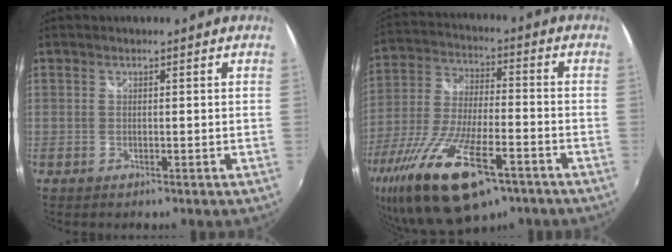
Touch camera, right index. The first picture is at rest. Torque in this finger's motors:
{"motor_torque": [1.58, -0.56, 1.05, 0.14]}